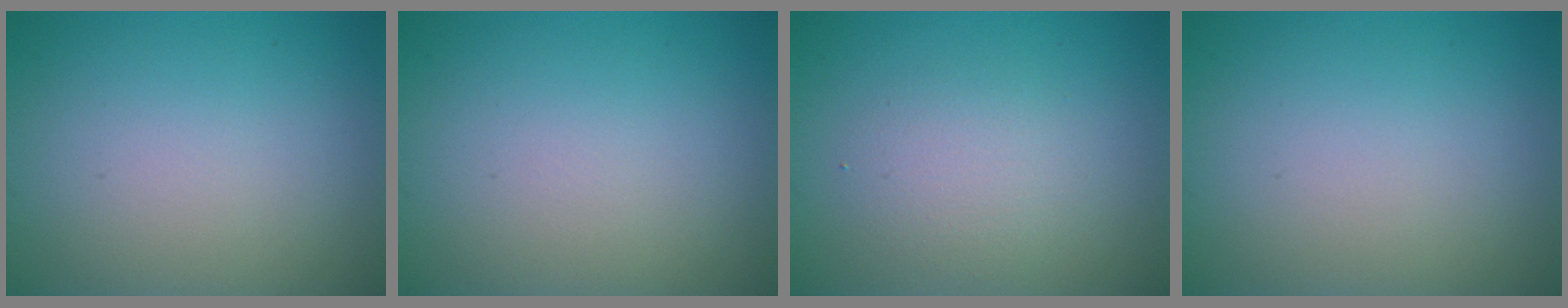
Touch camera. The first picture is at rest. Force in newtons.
{"total": 0.0}
{"total": 2.4, "press": 2.4, "slide": 0.2}
{"total": 0.0}